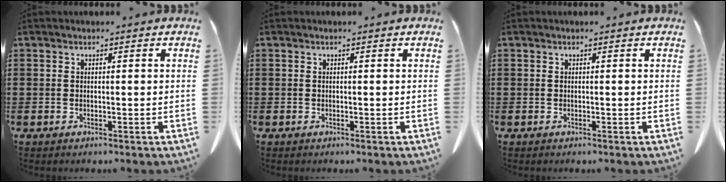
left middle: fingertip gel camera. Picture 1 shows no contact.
{"total": 0.0}
{"total": 0.0}